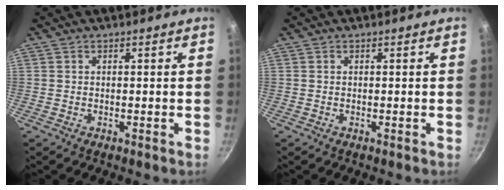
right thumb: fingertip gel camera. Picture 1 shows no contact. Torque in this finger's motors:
{"motor_torque": [0.00, 0.00, 0.00, 0.00, 0.00]}